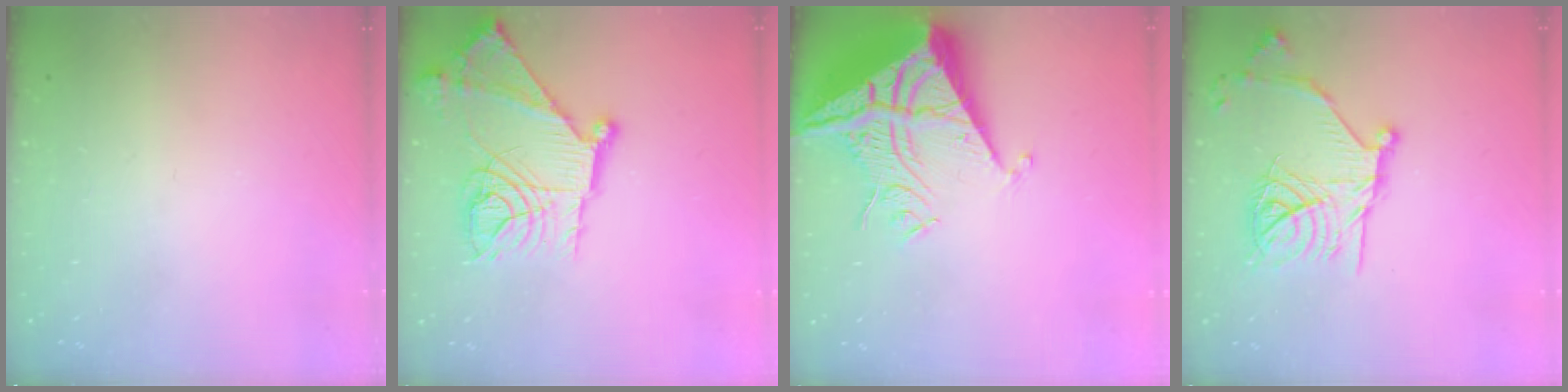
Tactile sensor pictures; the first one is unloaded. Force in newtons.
{"total": 22.2, "press": 22.1, "slide": 2.3}
{"total": 13.3, "press": 13.2, "slide": 1.4}
{"total": 19.4, "press": 19.3, "slide": 1.5}